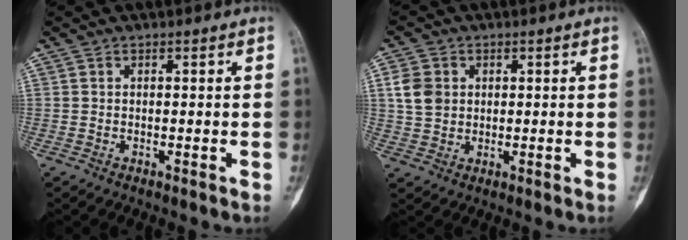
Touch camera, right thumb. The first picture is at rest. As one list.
[{"total": 5.6, "force": [1.2, 4.6, 2.9], "torque": [-0.041, 0.000, 0.024]}]